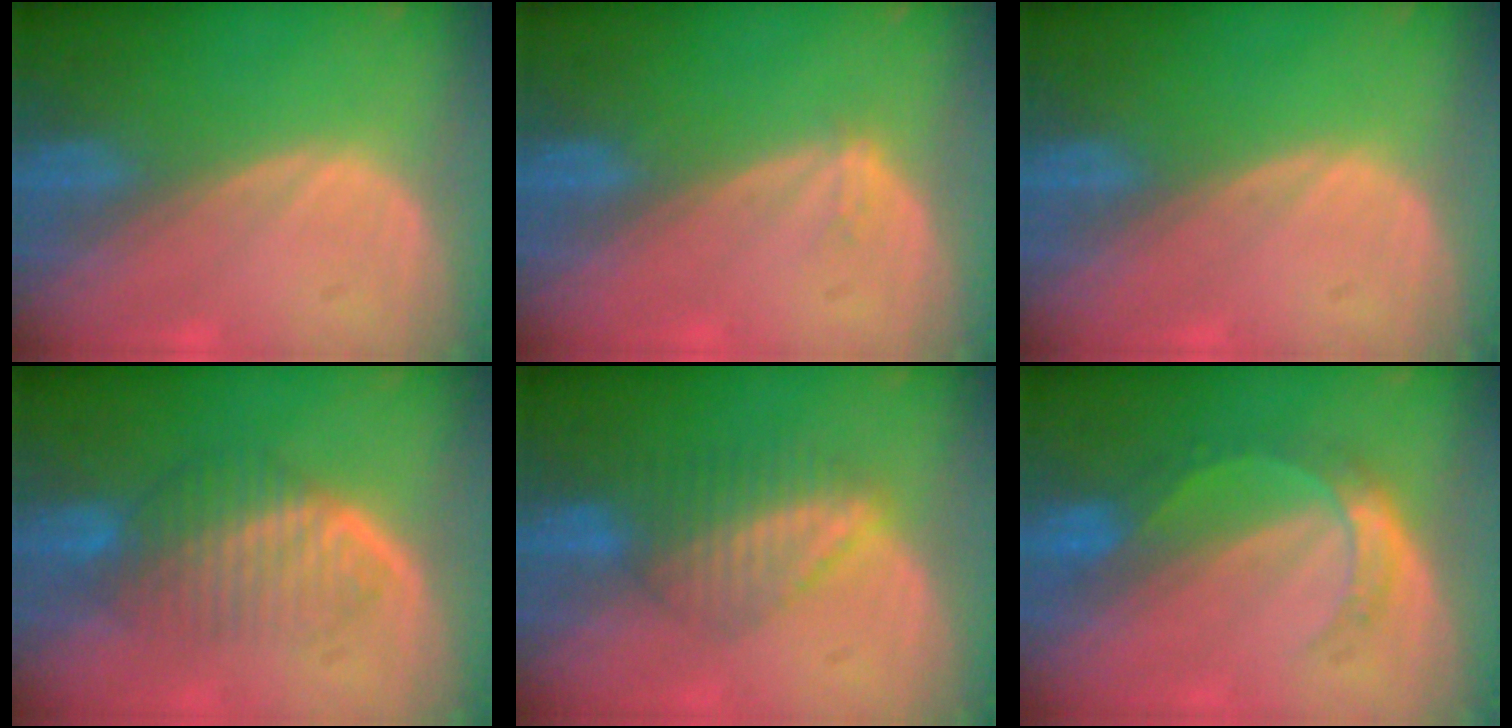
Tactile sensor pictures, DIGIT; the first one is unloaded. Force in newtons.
{"total": 1.2, "press": 0.8, "slide": 0.8}
{"total": 0.0}
{"total": 6.6, "press": 6.4, "slide": 1.8}
{"total": 6.6, "press": 5.9, "slide": 2.8}
{"total": 5.3, "press": 4.8, "slide": 2.2}